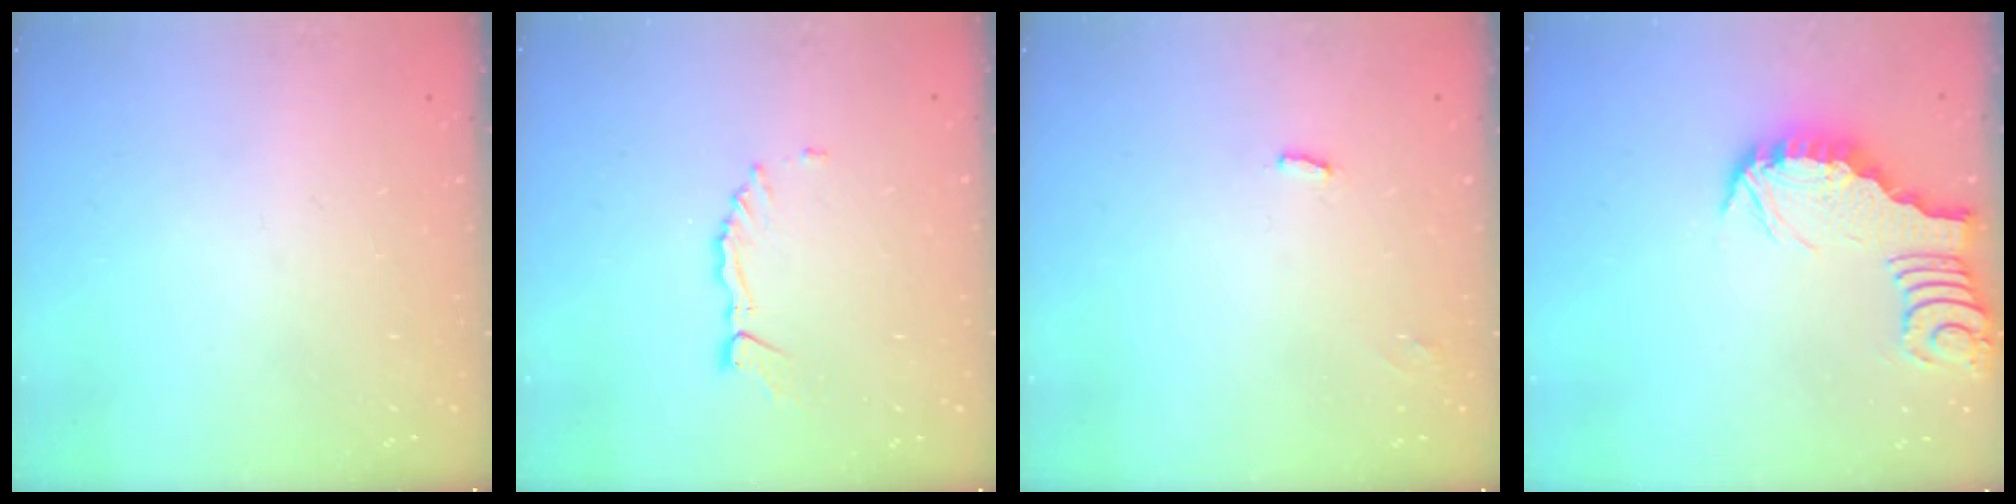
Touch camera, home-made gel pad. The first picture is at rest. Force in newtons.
{"total": 2.9, "press": 2.9, "slide": 0.3}
{"total": 4.5, "press": 4.5, "slide": 0.2}
{"total": 2.9, "press": 2.9, "slide": 0.3}